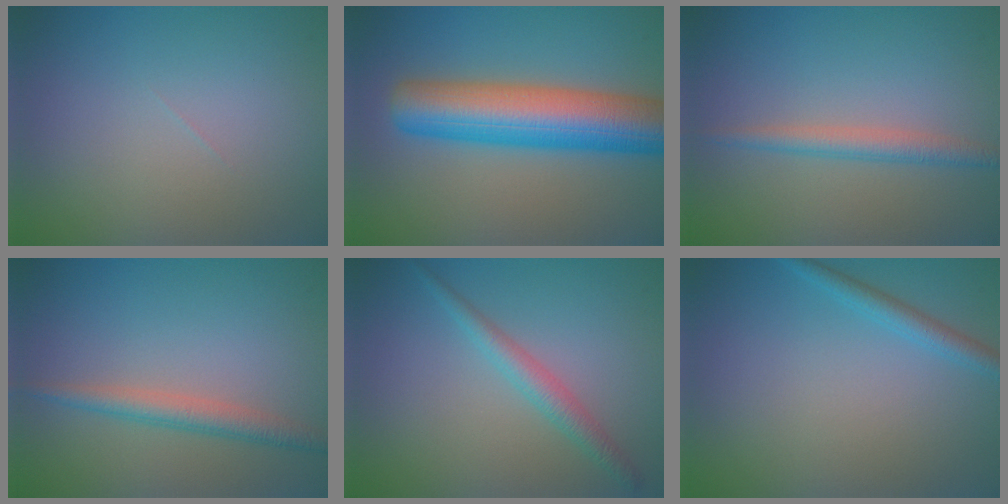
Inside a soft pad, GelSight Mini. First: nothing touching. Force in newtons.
{"total": 9.8, "press": 9.8, "slide": 0.2}
{"total": 2.1, "press": 2.1, "slide": 0.1}
{"total": 2.5, "press": 2.5, "slide": 0.1}
{"total": 2.2, "press": 2.2, "slide": 0.1}
{"total": 1.9, "press": 1.9, "slide": 0.2}